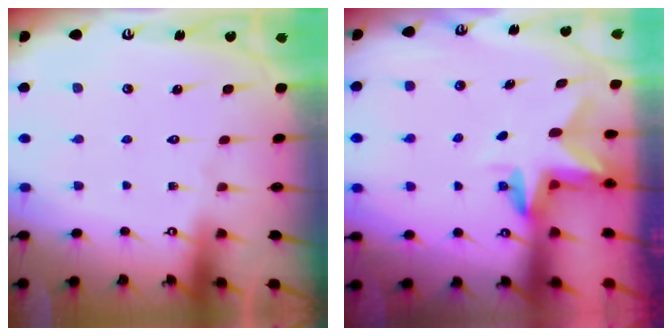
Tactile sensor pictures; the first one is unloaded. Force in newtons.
{"total": 3.0, "press": 3.0, "slide": 0.2}